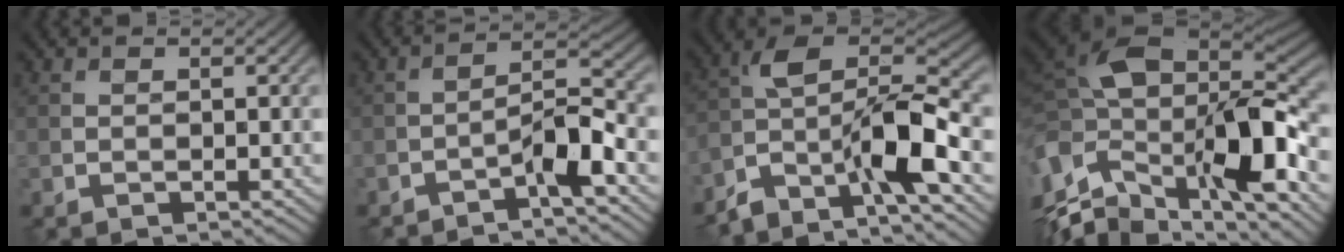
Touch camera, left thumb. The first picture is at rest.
{"total": 5.5, "force": [-3.5, 1.1, 4.1], "torque": [-0.066, 0.018, -0.068]}
{"total": 11.4, "force": [-6.6, 3.6, 8.6], "torque": [-0.150, 0.006, -0.132]}
{"total": 16.9, "force": [-1.4, 9.9, 13.7], "torque": [-0.292, -0.030, -0.014]}